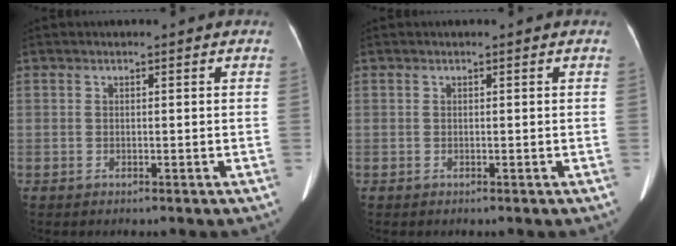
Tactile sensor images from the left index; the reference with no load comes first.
{"total": 0.0}